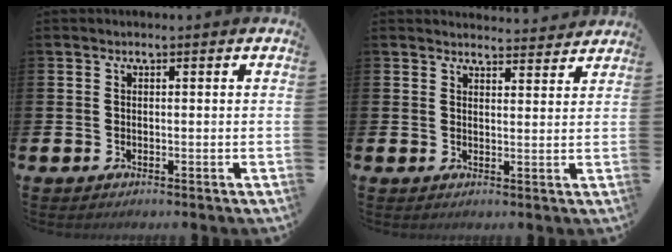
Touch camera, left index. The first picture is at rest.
{"total": 3.2, "force": [3.2, 0.3, -0.1], "torque": [0.007, -0.023, 0.056]}